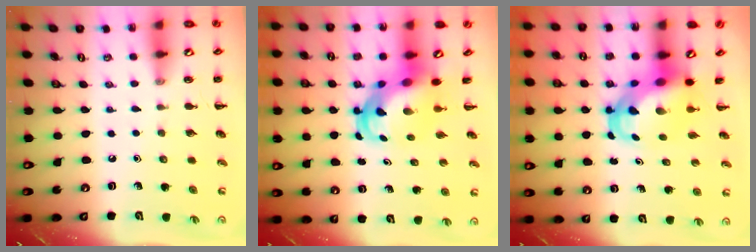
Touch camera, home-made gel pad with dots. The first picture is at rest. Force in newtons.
{"total": 5.7, "press": 5.4, "slide": 1.8}
{"total": 6.8, "press": 6.7, "slide": 1.1}